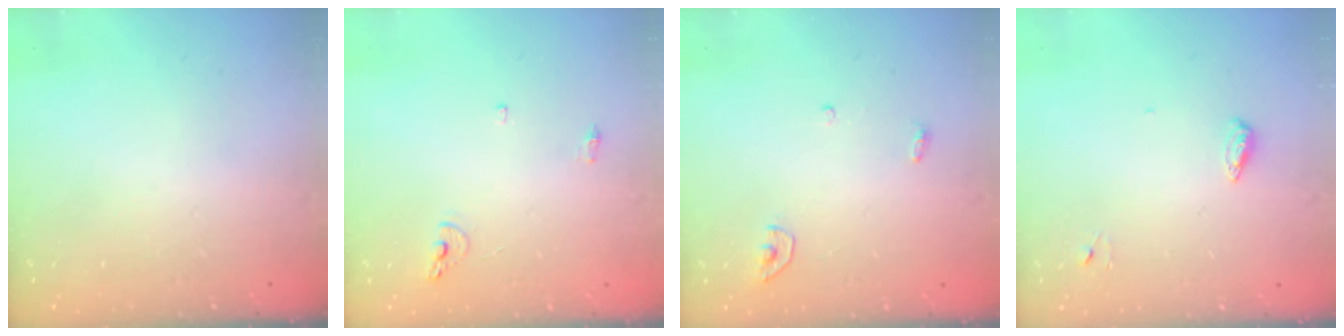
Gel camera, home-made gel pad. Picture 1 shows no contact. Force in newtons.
{"total": 6.6, "press": 6.6, "slide": 0.7}
{"total": 3.4, "press": 3.3, "slide": 0.3}
{"total": 4.6, "press": 4.4, "slide": 1.0}